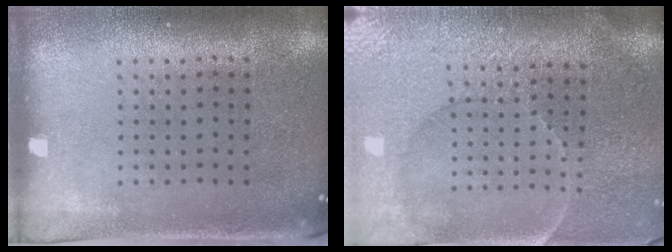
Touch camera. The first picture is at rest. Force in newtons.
{"total": 3.7, "press": 3.5, "slide": 1.1}